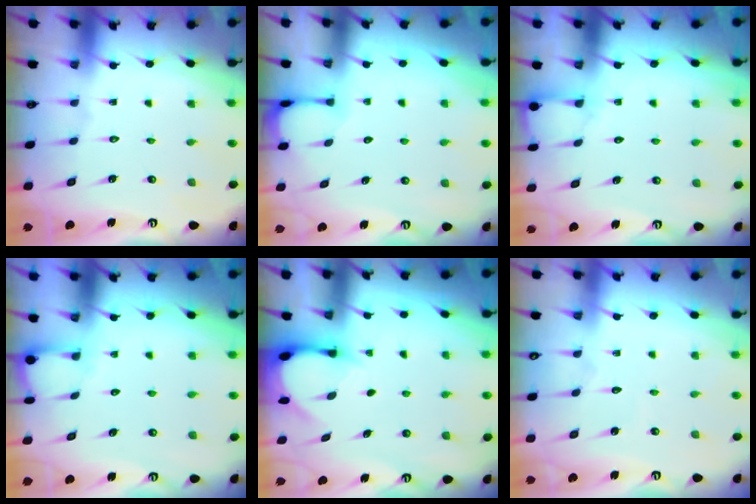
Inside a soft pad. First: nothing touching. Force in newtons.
{"total": 1.9, "press": 1.9, "slide": 0.2}
{"total": 5.8, "press": 5.8, "slide": 0.5}
{"total": 2.8, "press": 2.8, "slide": 0.2}
{"total": 3.7, "press": 3.6, "slide": 0.3}
{"total": 3.0, "press": 3.0, "slide": 0.3}